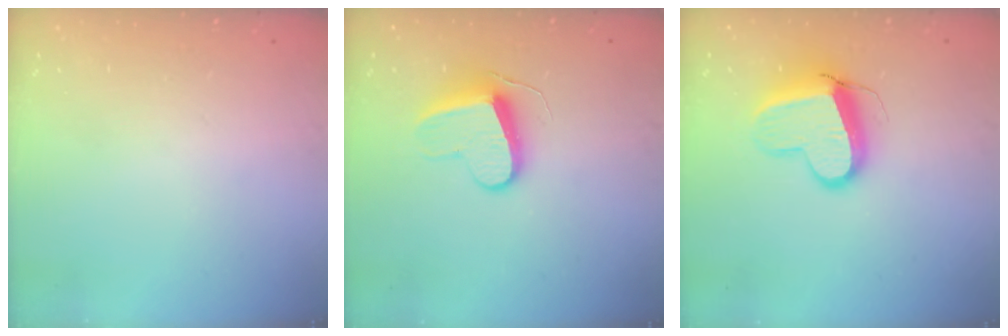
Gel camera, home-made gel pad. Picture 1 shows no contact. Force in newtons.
{"total": 9.9, "press": 9.8, "slide": 0.8}
{"total": 10.7, "press": 10.6, "slide": 1.3}